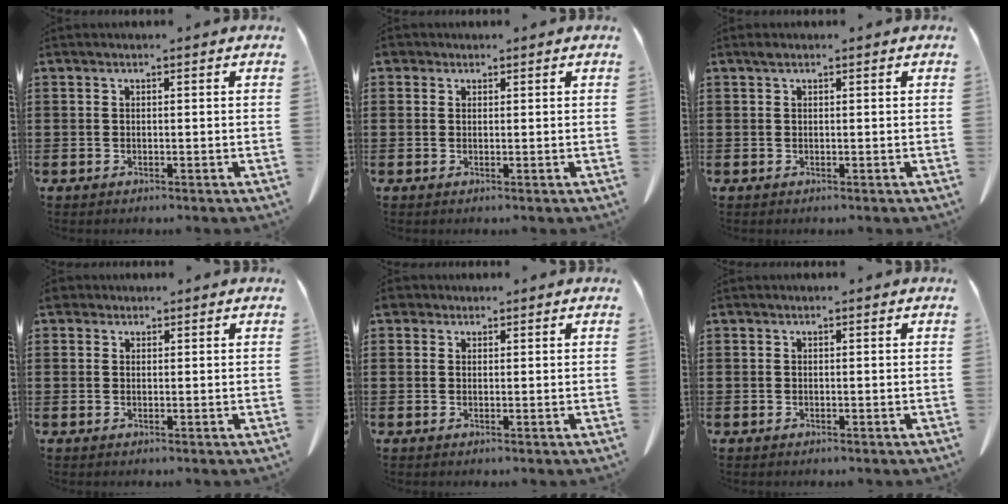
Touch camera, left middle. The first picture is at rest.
{"total": 1.3, "force": [0.9, 0.9, 0.3], "torque": [-0.012, 0.005, 0.017]}
{"total": 0.6, "force": [0.4, 0.3, 0.4], "torque": [-0.010, 0.002, 0.007]}
{"total": 1.6, "force": [1.2, 1.0, 0.5], "torque": [-0.016, 0.007, 0.023]}
{"total": 1.8, "force": [1.2, 1.2, 0.6], "torque": [-0.019, 0.008, 0.025]}
{"total": 0.0}